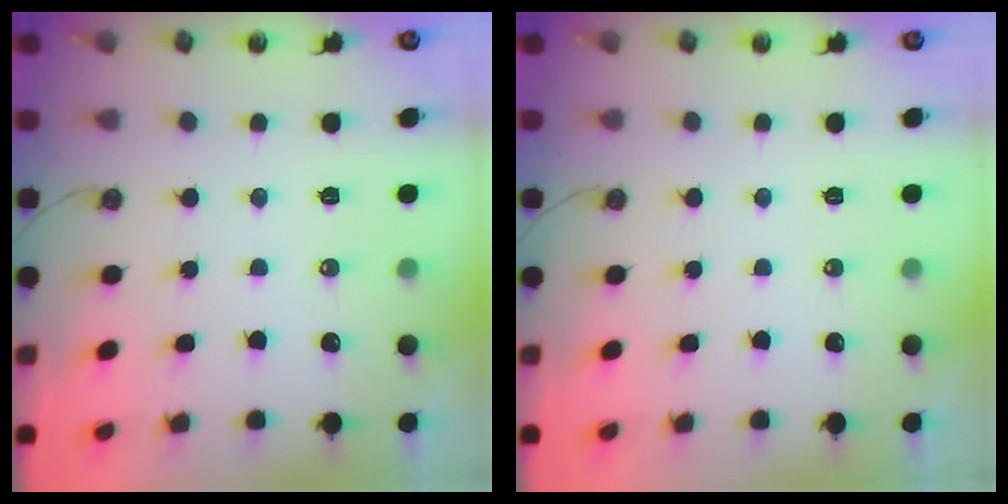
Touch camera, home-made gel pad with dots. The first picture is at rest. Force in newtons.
{"total": 0.0}